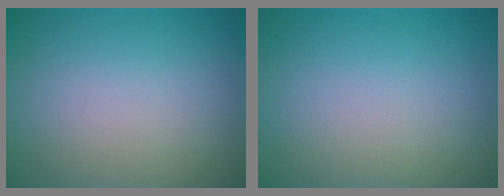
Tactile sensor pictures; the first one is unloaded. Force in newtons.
{"total": 0.0}